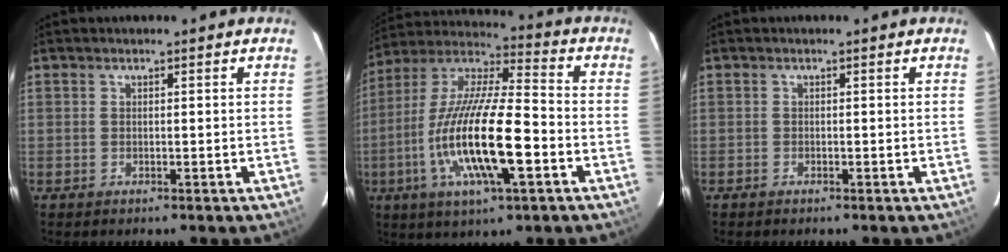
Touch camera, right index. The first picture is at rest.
{"total": 20.1, "force": [-5.9, 4.7, 18.6], "torque": [-0.361, -0.017, -0.115]}
{"total": 0.5, "force": [-0.4, 0.2, -0.2], "torque": [0.001, -0.002, -0.010]}